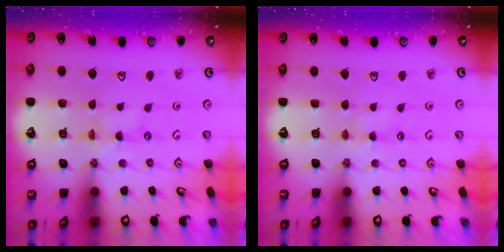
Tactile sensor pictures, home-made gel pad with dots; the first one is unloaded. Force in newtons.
{"total": 3.1, "press": 3.1, "slide": 0.4}